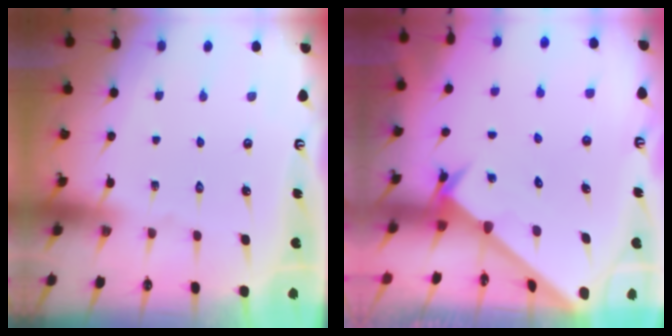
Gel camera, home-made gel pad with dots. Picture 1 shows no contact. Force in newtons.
{"total": 2.7, "press": 2.7, "slide": 0.2}